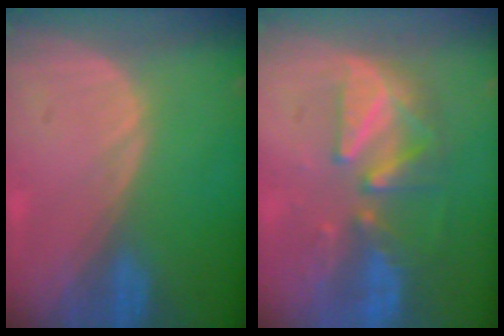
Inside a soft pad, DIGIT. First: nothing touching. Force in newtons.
{"total": 8.4, "press": 8.1, "slide": 2.1}